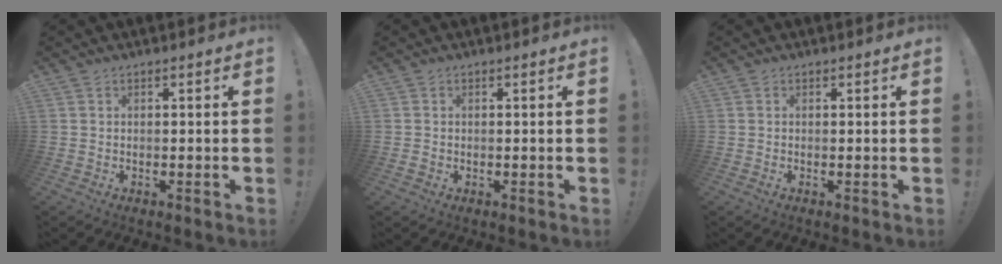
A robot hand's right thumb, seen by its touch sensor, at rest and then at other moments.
{"total": 0.8, "force": [-0.2, 0.7, 0.3], "torque": [-0.008, 0.004, -0.002]}
{"total": 0.0}